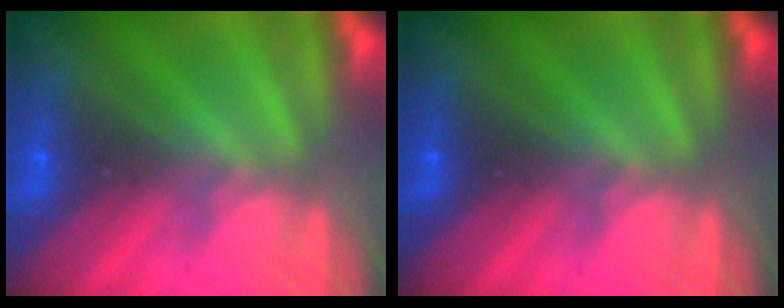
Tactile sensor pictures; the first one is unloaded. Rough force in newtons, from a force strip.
{"total": 0.0}